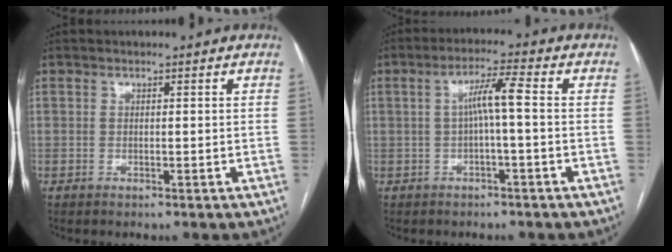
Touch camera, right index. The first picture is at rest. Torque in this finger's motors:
{"motor_torque": [0.85, -0.03, 0.39, 0.09]}